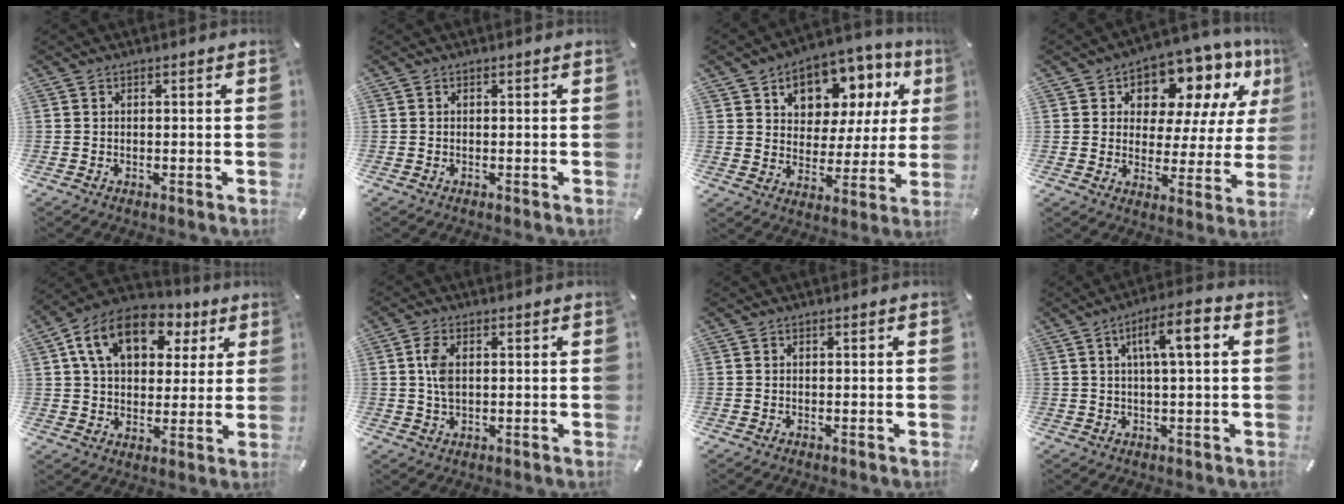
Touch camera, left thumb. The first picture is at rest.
{"total": 0.0}
{"total": 12.2, "force": [5.7, 9.2, 5.6], "torque": [-0.082, -0.035, 0.100]}
{"total": 11.6, "force": [8.3, 6.6, 4.7], "torque": [-0.083, -0.067, 0.146]}
{"total": 14.5, "force": [6.5, 10.1, 8.1], "torque": [-0.146, -0.008, 0.120]}
{"total": 4.6, "force": [0.8, 2.6, 3.7], "torque": [-0.093, 0.003, 0.008]}
{"total": 0.0}
{"total": 8.8, "force": [2.5, 2.0, 8.2], "torque": [-0.136, -0.002, 0.034]}